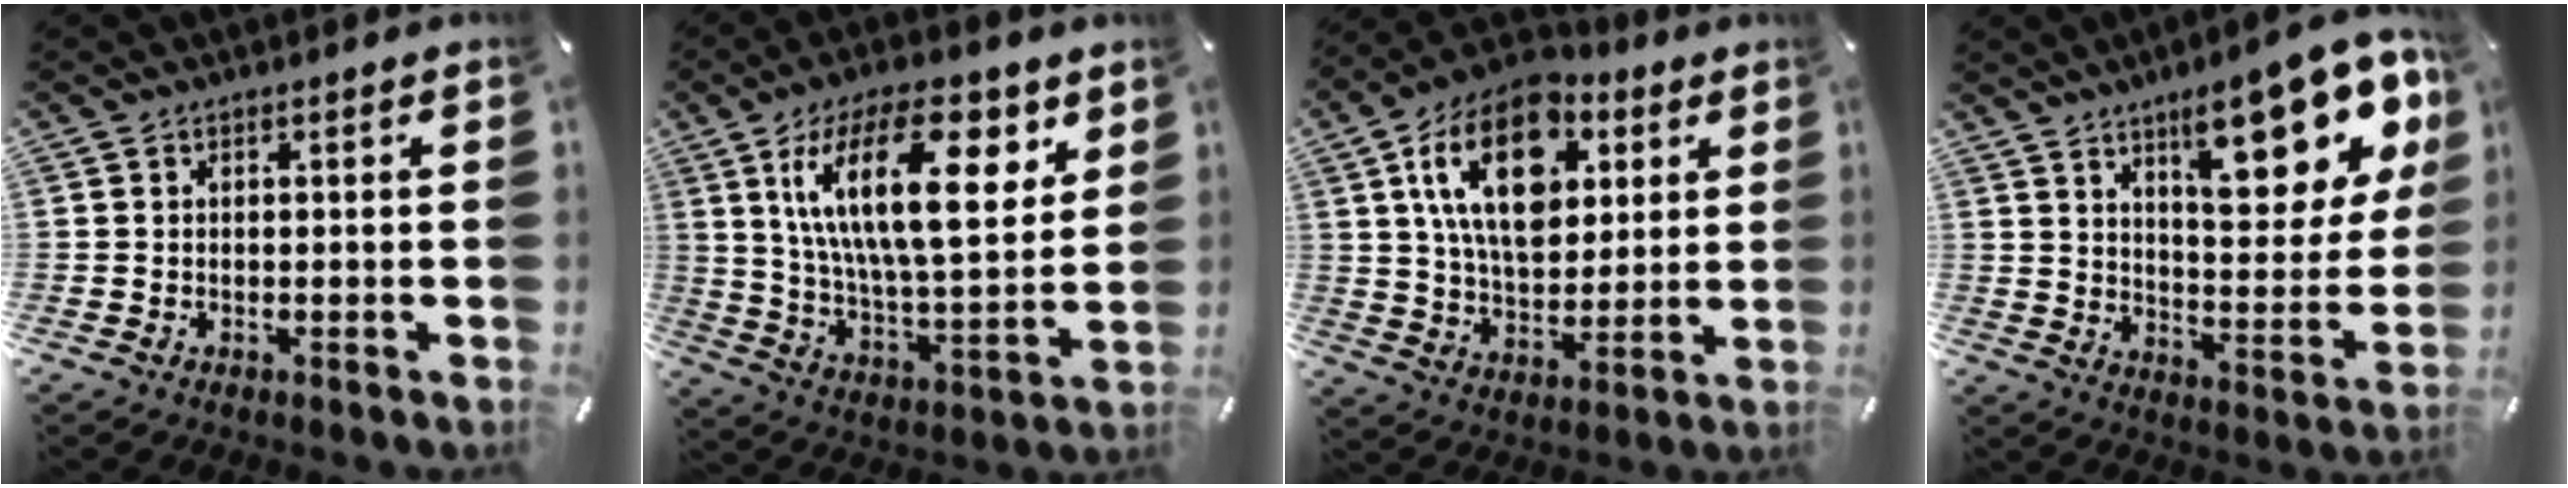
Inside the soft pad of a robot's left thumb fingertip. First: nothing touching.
{"total": 21.8, "force": [9.3, 9.0, 17.5], "torque": [-0.308, -0.025, 0.143]}
{"total": 19.2, "force": [7.1, 12.4, 12.9], "torque": [-0.235, -0.013, 0.122]}
{"total": 20.8, "force": [12.5, 7.7, 14.7], "torque": [-0.183, -0.084, 0.196]}